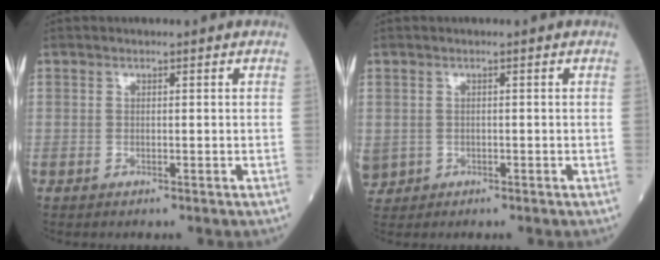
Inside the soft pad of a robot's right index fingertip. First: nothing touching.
{"total": 3.7, "force": [-1.3, 3.4, 0.8], "torque": [-0.020, 0.002, -0.015]}